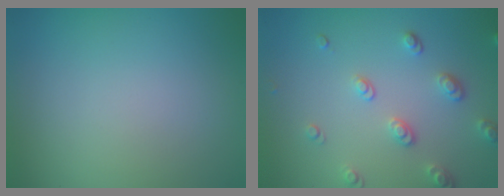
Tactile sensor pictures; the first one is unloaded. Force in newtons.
{"total": 2.6, "press": 2.4, "slide": 0.9}